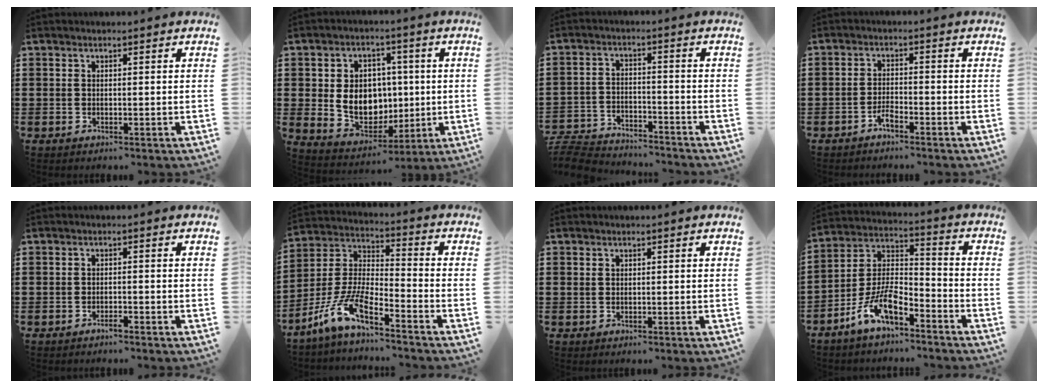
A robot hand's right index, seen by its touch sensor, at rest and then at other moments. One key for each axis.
{"total": 9.0, "fx": 0.6, "fy": 7.3, "fz": 5.1, "tx": -0.100, "ty": 0.013, "tz": 0.013}
{"total": 5.6, "fx": -5.5, "fy": 0.8, "fz": 0.6, "tx": -0.029, "ty": 0.004, "tz": -0.115}
{"total": 2.2, "fx": -1.9, "fy": 0.5, "fz": 1.0, "tx": -0.023, "ty": 0.005, "tz": -0.037}
{"total": 1.1, "fx": -1.0, "fy": 0.1, "fz": 0.5, "tx": -0.012, "ty": -0.003, "tz": -0.018}
{"total": 8.1, "fx": -6.3, "fy": 1.1, "fz": 4.9, "tx": -0.137, "ty": -0.025, "tz": -0.136}
{"total": 0.5, "fx": 0.2, "fy": 0.4, "fz": 0.2, "tx": -0.005, "ty": 0.002, "tz": 0.005}
{"total": 9.3, "fx": -6.7, "fy": 3.6, "fz": 5.4, "tx": -0.125, "ty": 0.005, "tz": -0.133}